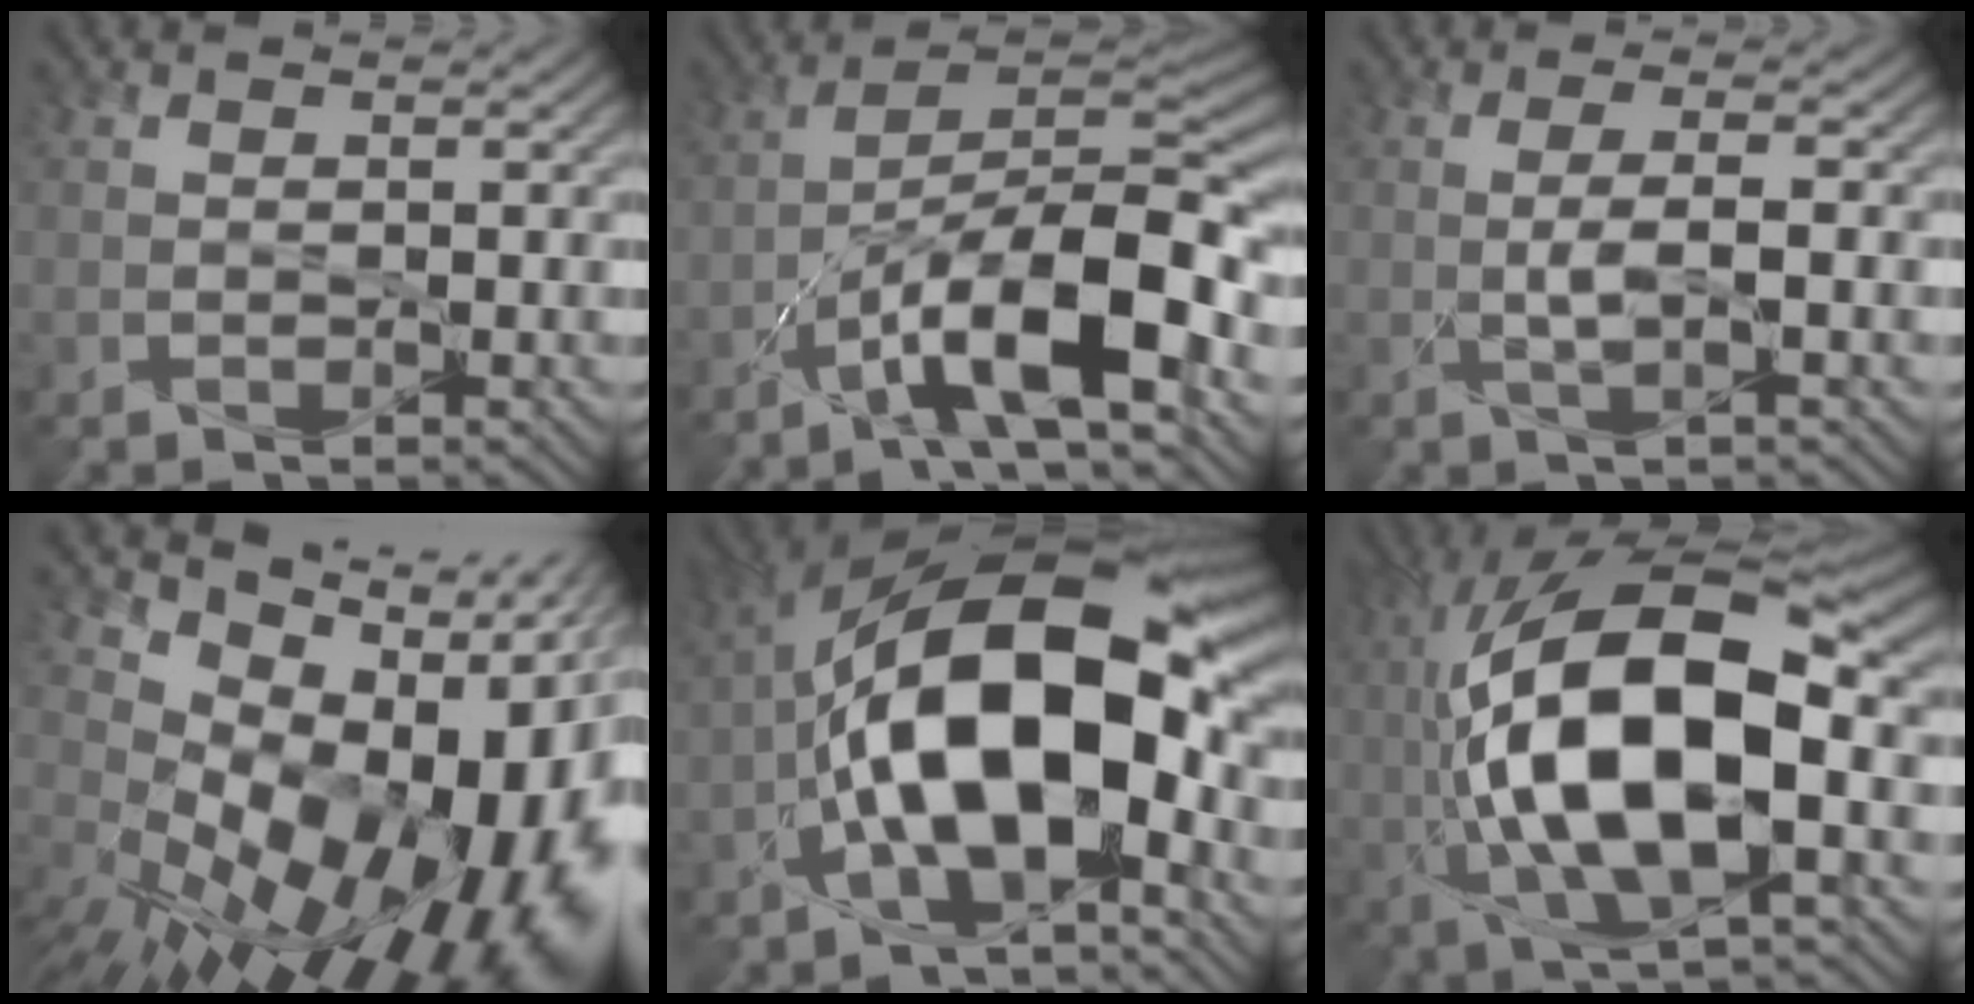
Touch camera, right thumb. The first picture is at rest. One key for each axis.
{"total": 12.7, "fx": -7.2, "fy": 2.6, "fz": 10.1, "tx": -0.166, "ty": 0.010, "tz": -0.135}
{"total": 2.2, "fx": -0.4, "fy": -0.4, "fz": 2.2, "tx": -0.043, "ty": 0.006, "tz": -0.003}
{"total": 17.0, "fx": -1.0, "fy": 11.3, "fz": 12.7, "tx": -0.186, "ty": -0.038, "tz": 0.018}
{"total": 16.4, "fx": -2.9, "fy": 7.0, "fz": 14.6, "tx": -0.252, "ty": 0.019, "tz": -0.059}
{"total": 17.2, "fx": -1.0, "fy": 6.4, "fz": 16.0, "tx": -0.308, "ty": 0.042, "tz": -0.029}